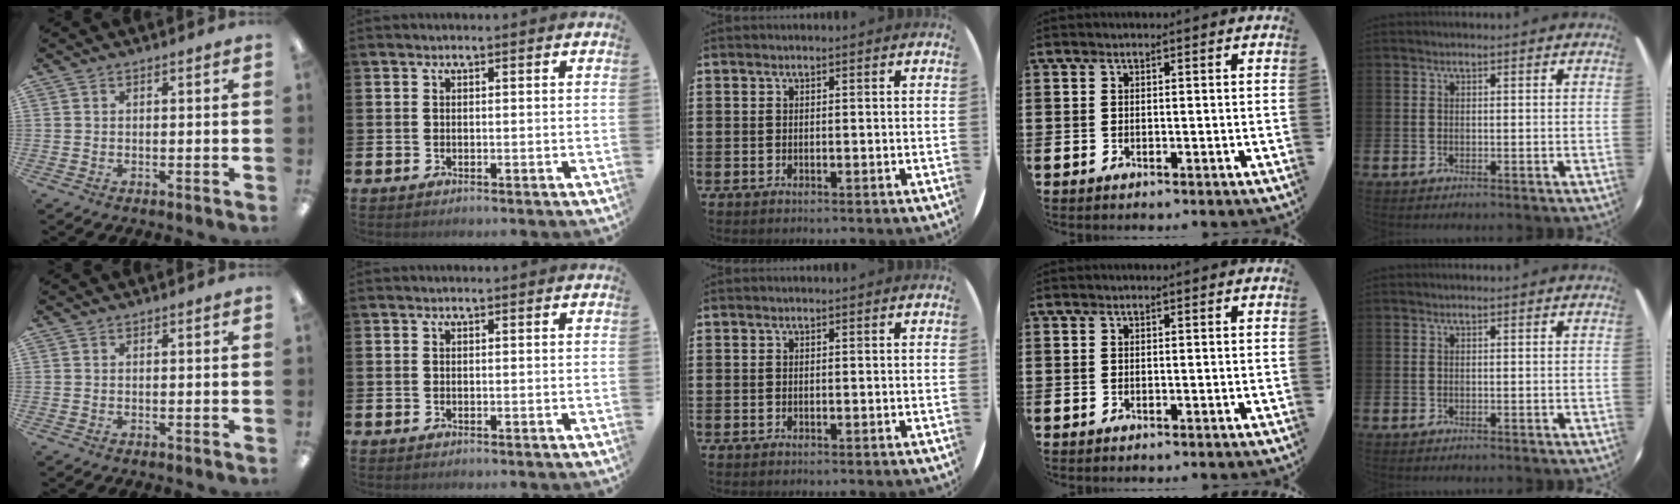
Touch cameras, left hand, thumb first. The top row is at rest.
{}